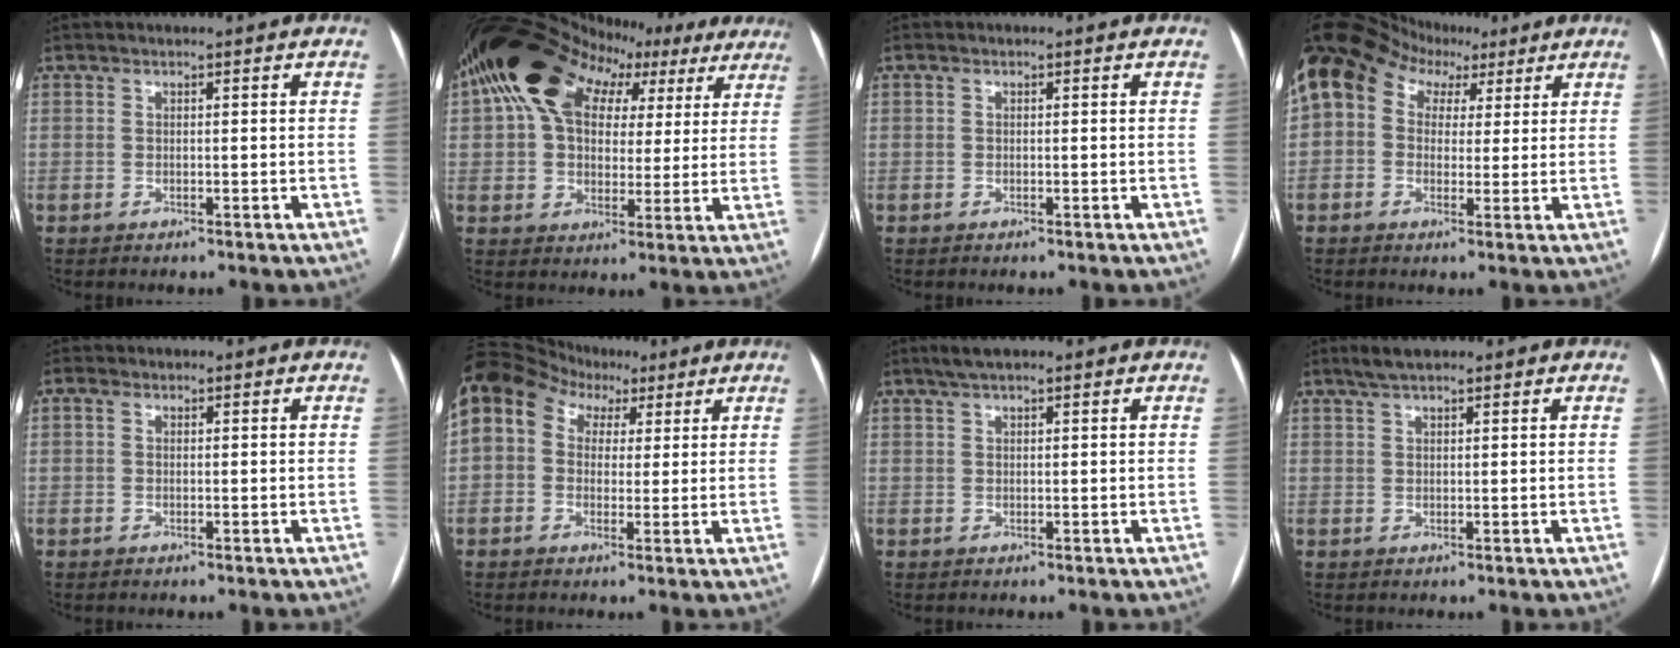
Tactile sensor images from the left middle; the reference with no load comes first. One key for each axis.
{"total": 21.2, "fx": 11.2, "fy": 13.2, "fz": 12.2, "tx": -0.201, "ty": 0.081, "tz": 0.167}
{"total": 0.0}
{"total": 12.7, "fx": 5.5, "fy": 9.6, "fz": 6.2, "tx": -0.116, "ty": 0.070, "tz": 0.087}
{"total": 1.1, "fx": 0.1, "fy": 0.9, "fz": 0.7, "tx": -0.018, "ty": 0.009, "tz": 0.000}
{"total": 13.7, "fx": 5.3, "fy": 10.5, "fz": 7.0, "tx": -0.160, "ty": 0.077, "tz": 0.088}
{"total": 3.7, "fx": 2.4, "fy": 1.0, "fz": 2.6, "tx": -0.052, "ty": 0.025, "tz": 0.041}
{"total": 3.7, "fx": 2.6, "fy": 1.1, "fz": 2.4, "tx": -0.051, "ty": 0.018, "tz": 0.047}